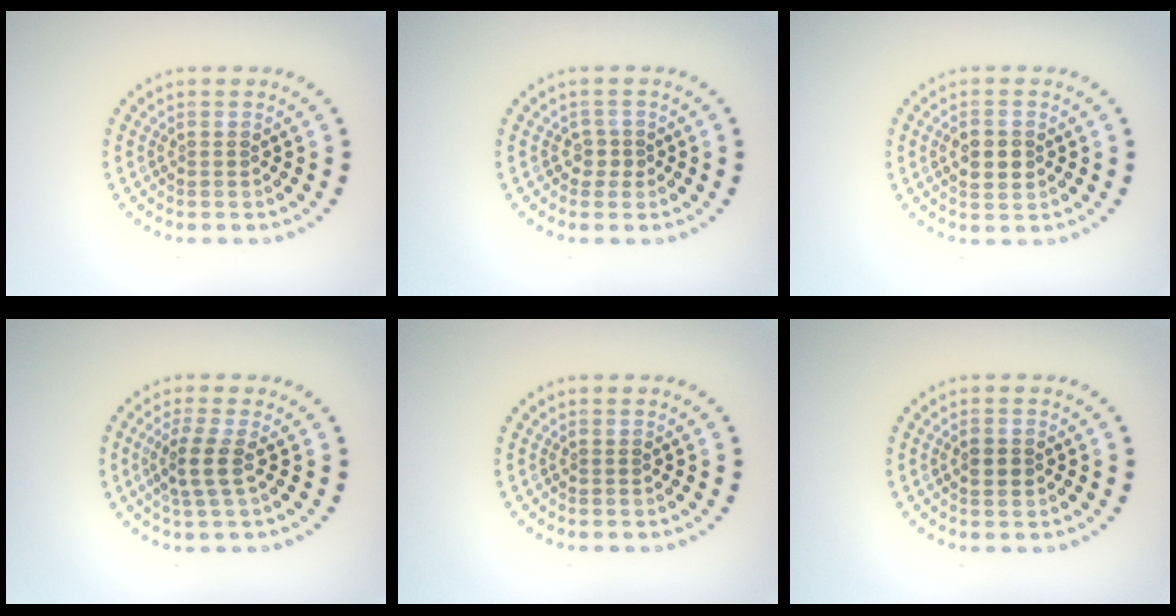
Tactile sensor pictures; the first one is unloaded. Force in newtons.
{"total": 1.4, "press": 1.1, "slide": 1.0}
{"total": 2.7, "press": 2.7, "slide": 0.1}
{"total": 2.3, "press": 1.9, "slide": 1.4}
{"total": 0.0}
{"total": 1.8, "press": 1.8, "slide": 0.1}